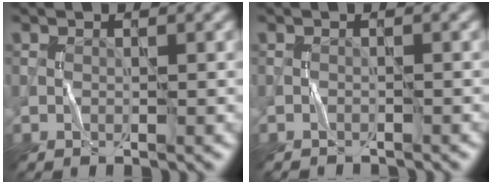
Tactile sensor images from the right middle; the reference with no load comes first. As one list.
[{"total": 1.2, "force": [-1.2, 0.1, -0.1], "torque": [0.007, -0.004, -0.020]}]